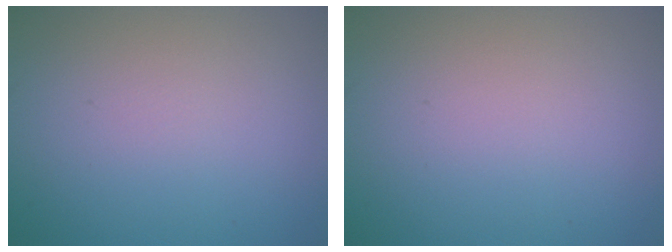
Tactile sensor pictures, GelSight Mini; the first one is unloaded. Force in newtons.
{"total": 0.0}